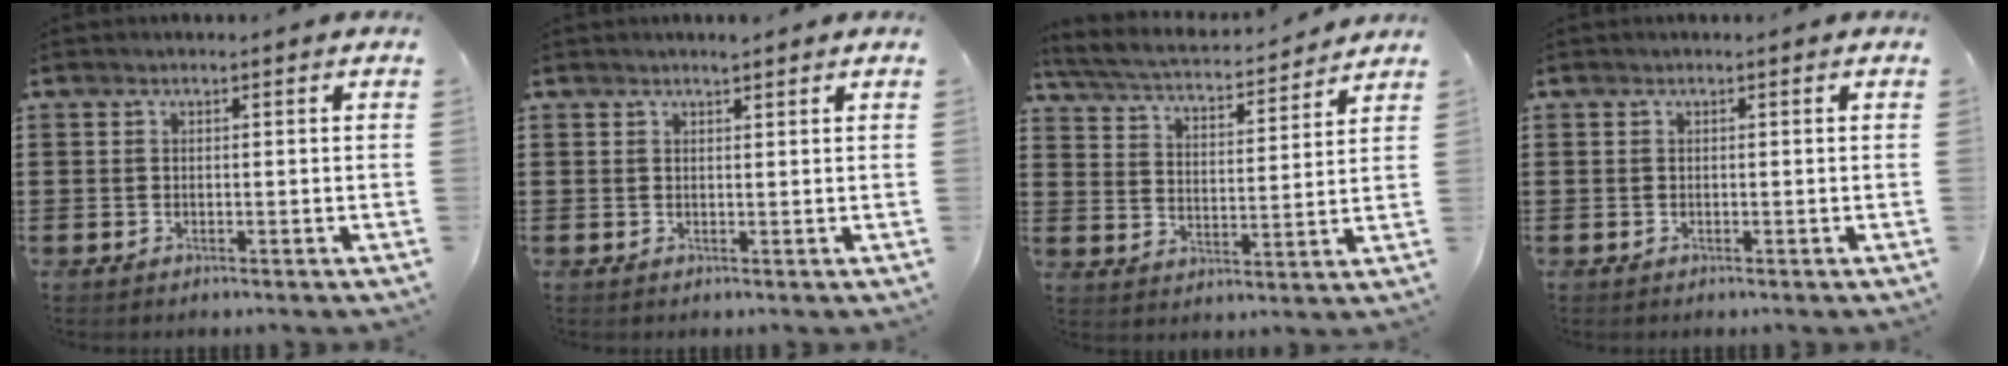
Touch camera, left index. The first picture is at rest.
{"total": 1.7, "force": [1.5, 0.0, 0.8], "torque": [-0.017, -0.001, 0.028]}
{"total": 4.1, "force": [3.9, 0.4, 1.3], "torque": [-0.051, -0.027, 0.058]}
{"total": 0.0}